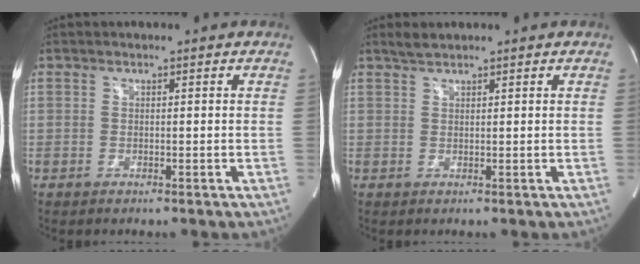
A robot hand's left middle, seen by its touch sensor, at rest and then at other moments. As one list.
[{"total": 1.5, "force": [1.4, 0.1, 0.5], "torque": [-0.018, 0.007, 0.033]}]